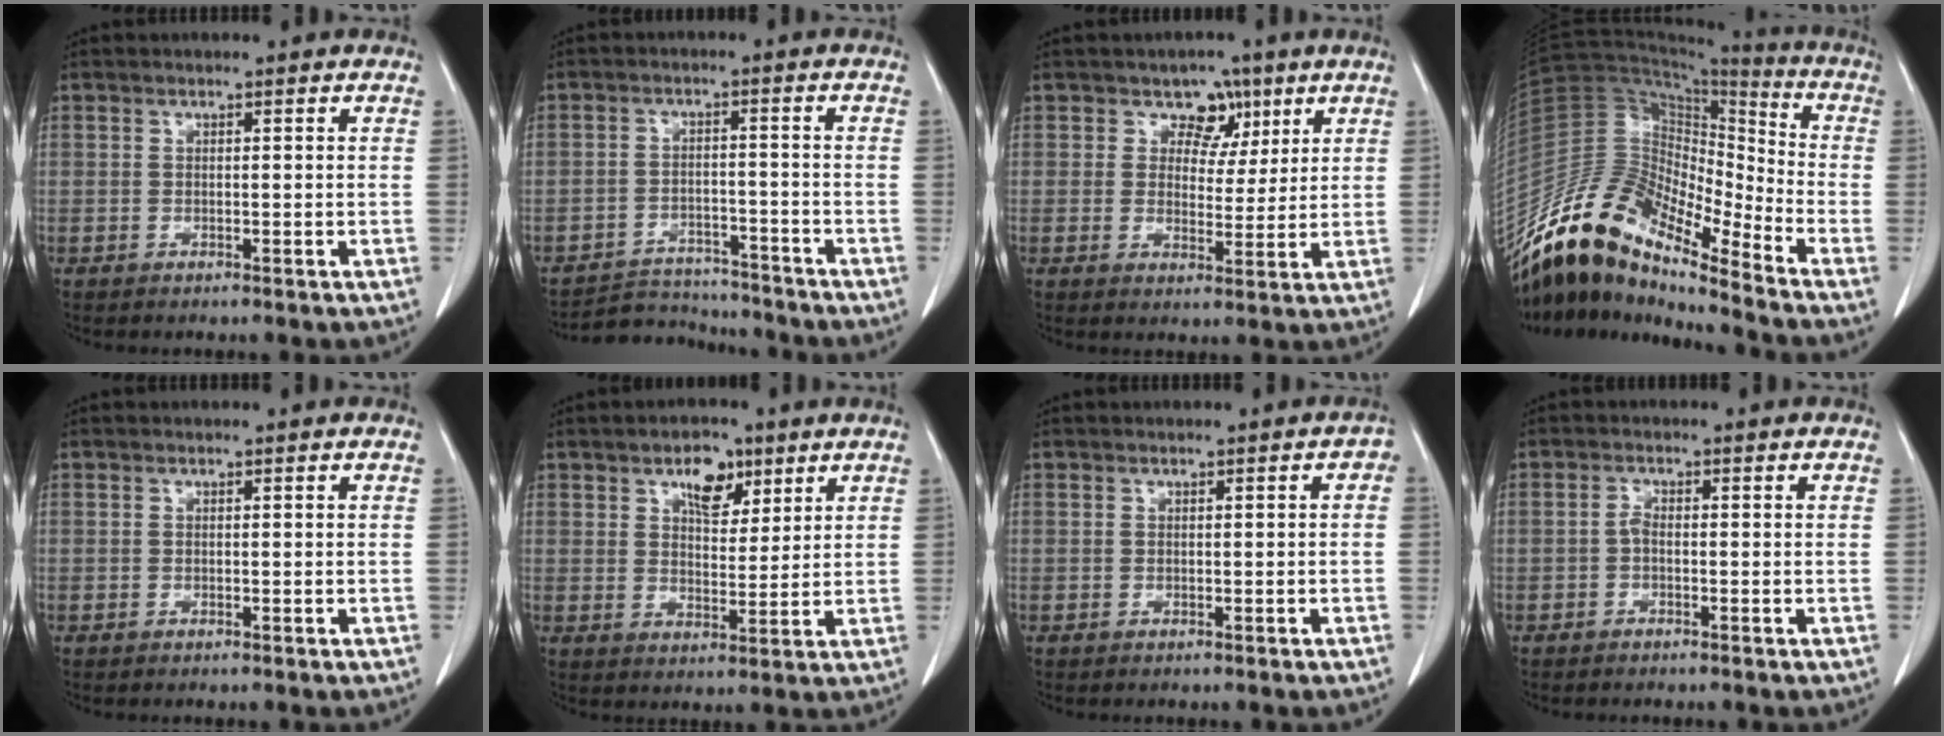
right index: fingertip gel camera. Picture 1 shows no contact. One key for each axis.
{"total": 7.6, "fx": -7.4, "fy": 1.5, "fz": -0.4, "tx": 0.009, "ty": 0.010, "tz": -0.118}
{"total": 4.7, "fx": 2.6, "fy": 3.7, "fz": 1.3, "tx": -0.006, "ty": 0.003, "tz": 0.040}
{"total": 15.0, "fx": -12.9, "fy": 3.5, "fz": 6.9, "tx": -0.123, "ty": 0.056, "tz": -0.238}
{"total": 0.0}
{"total": 6.1, "fx": 3.6, "fy": 3.1, "fz": 3.8, "tx": -0.063, "ty": 0.004, "tz": 0.060}
{"total": 1.0, "fx": -0.2, "fy": 0.4, "fz": 0.9, "tx": -0.004, "ty": 0.005, "tz": -0.001}
{"total": 1.0, "fx": -0.5, "fy": 0.3, "fz": 0.8, "tx": -0.016, "ty": 0.004, "tz": -0.015}